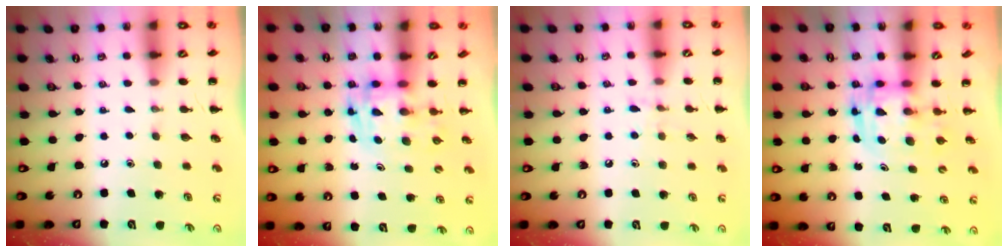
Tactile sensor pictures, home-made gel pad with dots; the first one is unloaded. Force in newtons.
{"total": 3.6, "press": 3.5, "slide": 0.6}
{"total": 6.6, "press": 6.3, "slide": 1.8}
{"total": 3.3, "press": 3.2, "slide": 0.7}